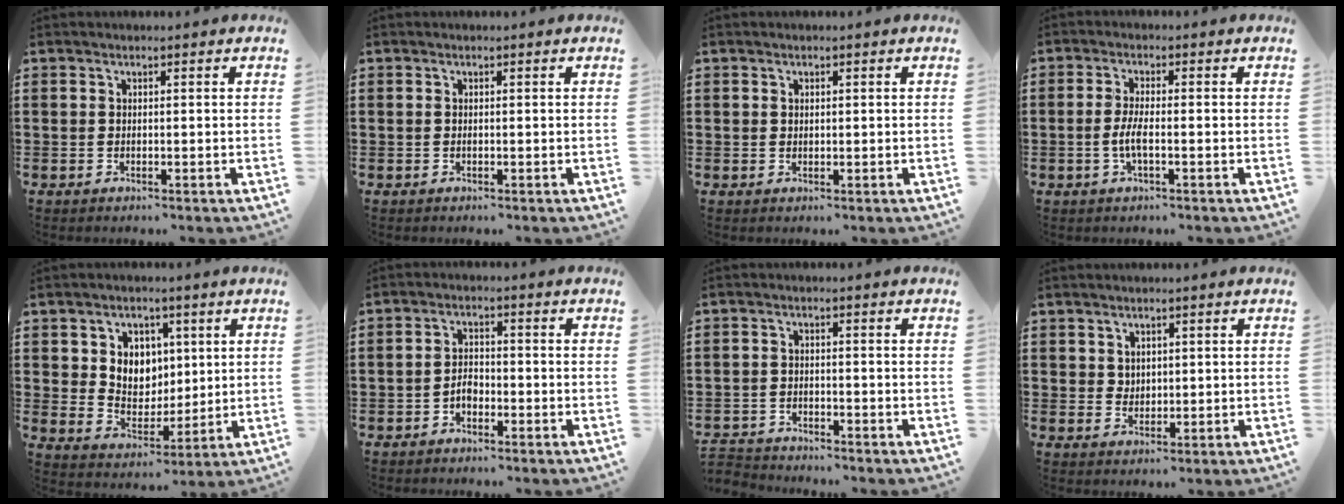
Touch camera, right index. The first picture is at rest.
{"total": 0.0}
{"total": 0.6, "force": [0.3, 0.5, 0.2], "torque": [-0.006, 0.002, 0.006]}
{"total": 3.6, "force": [-1.0, 0.5, 3.4], "torque": [-0.082, -0.009, -0.025]}
{"total": 5.7, "force": [2.3, 5.1, 1.1], "torque": [-0.042, 0.003, 0.040]}
{"total": 2.5, "force": [-1.4, 1.4, 1.6], "torque": [-0.034, 0.001, -0.028]}
{"total": 2.5, "force": [-2.4, 0.3, -0.2], "torque": [-0.005, -0.002, -0.054]}
{"total": 1.9, "force": [1.3, 1.4, 0.2], "torque": [-0.009, 0.007, 0.025]}